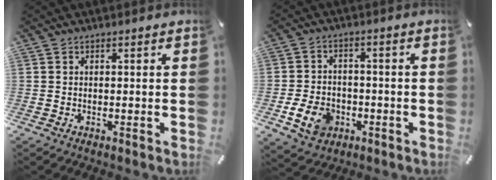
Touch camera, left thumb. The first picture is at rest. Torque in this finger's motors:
{"motor_torque": [0.33, 0.44, 0.23, 0.18, 0.03]}